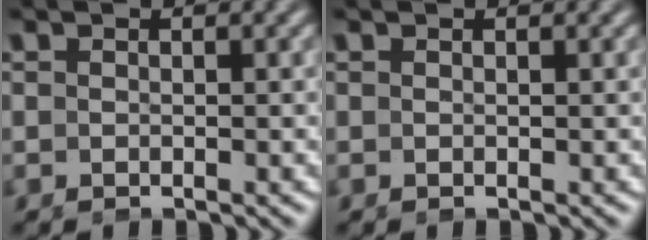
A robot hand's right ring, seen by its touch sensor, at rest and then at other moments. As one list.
[{"total": 0.0}]